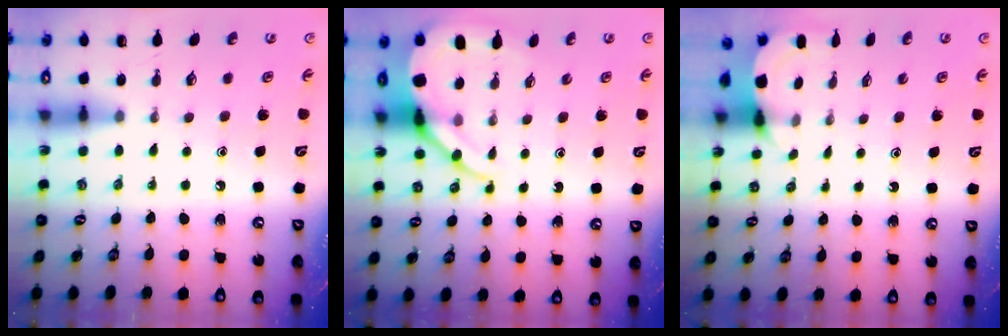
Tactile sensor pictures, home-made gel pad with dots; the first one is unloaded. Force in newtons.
{"total": 9.5, "press": 9.4, "slide": 1.1}
{"total": 5.2, "press": 5.2, "slide": 0.1}